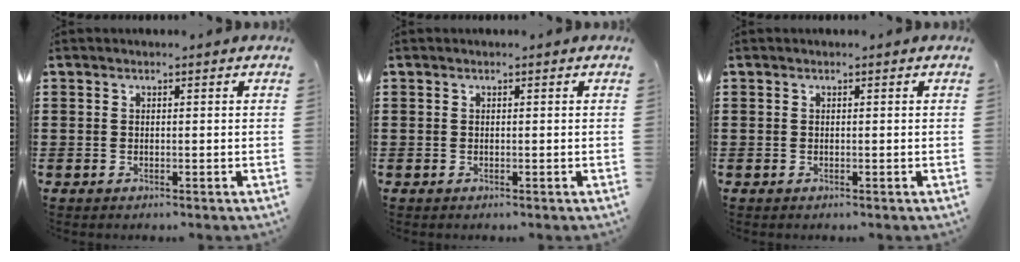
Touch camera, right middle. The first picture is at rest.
{"total": 0.0}
{"total": 0.0}